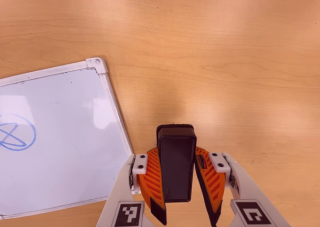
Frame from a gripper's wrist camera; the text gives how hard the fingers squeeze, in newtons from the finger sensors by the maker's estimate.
{"total": 8.9, "left": 7.6, "right": 10.3}